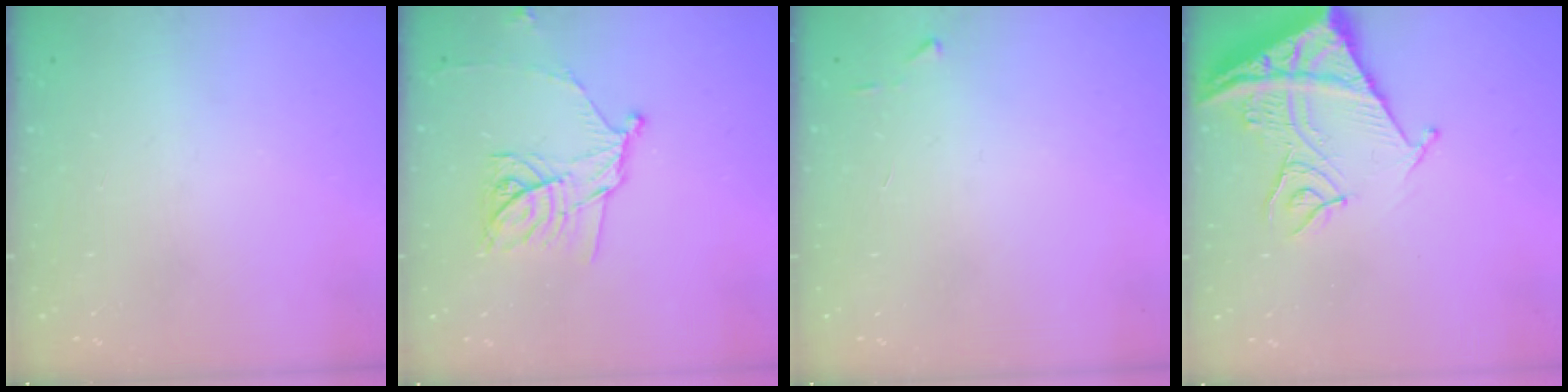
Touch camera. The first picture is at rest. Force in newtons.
{"total": 13.5, "press": 13.5, "slide": 0.1}
{"total": 3.7, "press": 3.7, "slide": 0.4}
{"total": 14.1, "press": 14.0, "slide": 1.6}